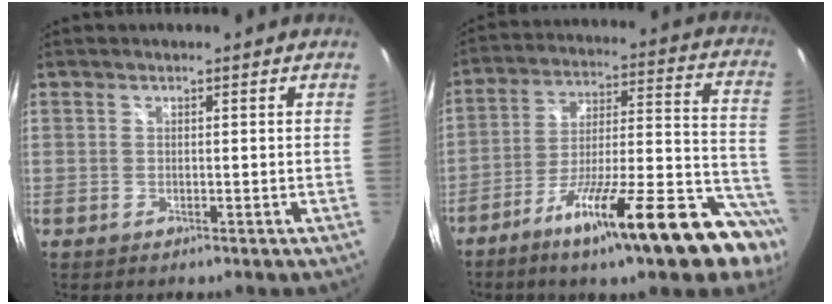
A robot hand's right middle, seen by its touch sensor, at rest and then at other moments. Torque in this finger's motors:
{"motor_torque": [2.14, 0.00, 0.48, 0.21]}